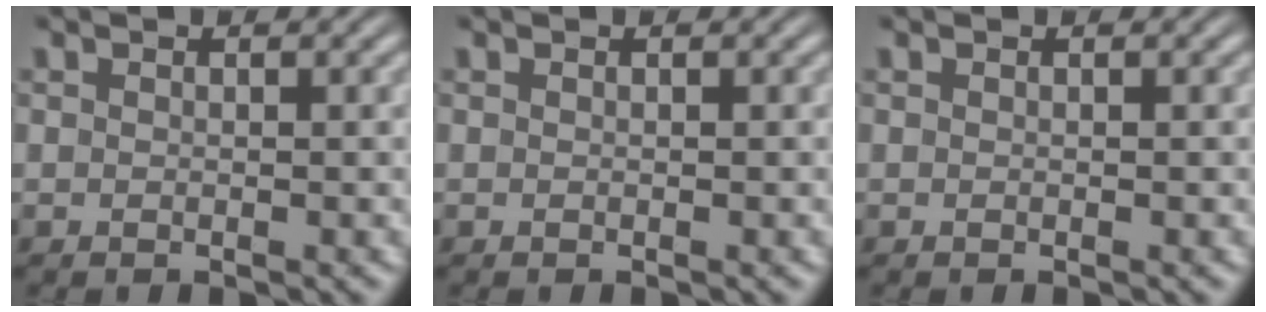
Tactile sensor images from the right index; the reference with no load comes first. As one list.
[{"total": 0.0}, {"total": 0.0}]